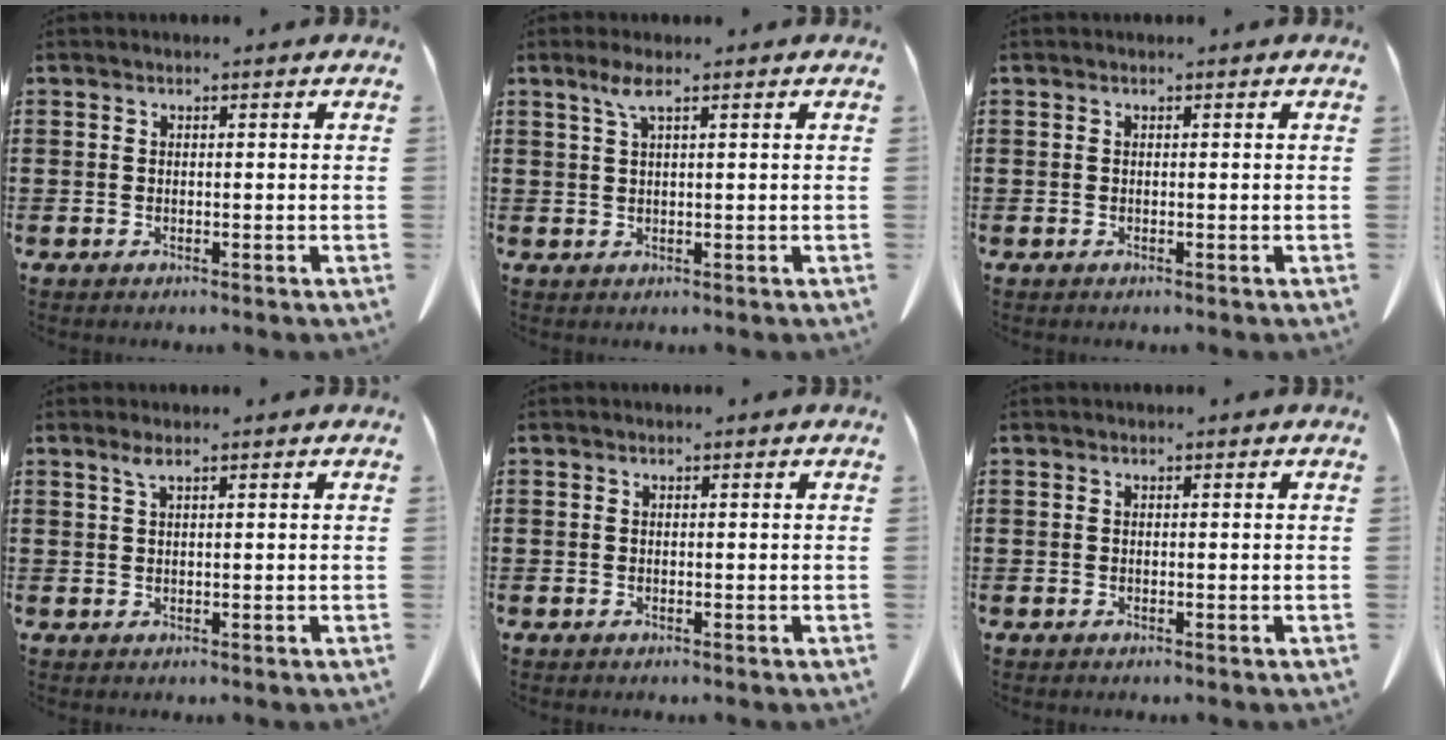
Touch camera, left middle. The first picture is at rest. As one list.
[{"total": 2.7, "force": [1.4, 0.3, 2.3], "torque": [-0.049, 0.004, 0.024]}, {"total": 0.0}, {"total": 1.6, "force": [0.9, 0.2, 1.3], "torque": [-0.029, 0.002, 0.015]}, {"total": 0.0}, {"total": 0.0}]